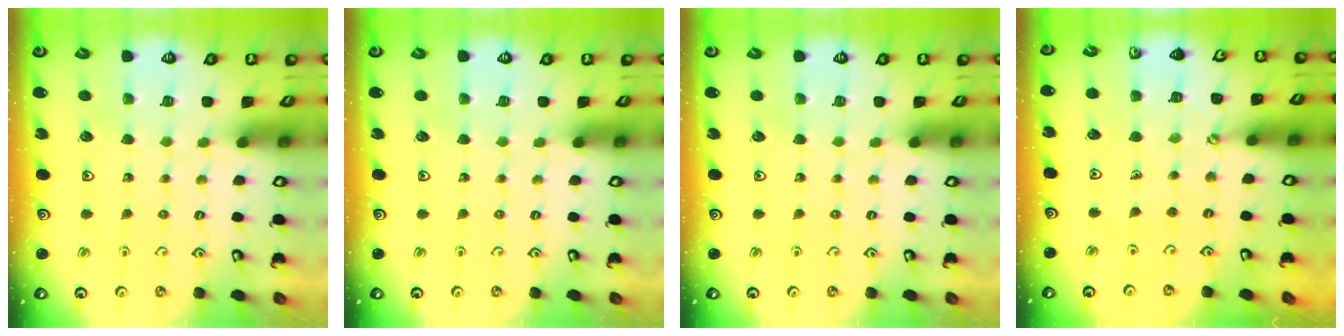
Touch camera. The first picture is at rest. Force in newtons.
{"total": 0.0}
{"total": 0.0}
{"total": 2.4, "press": 2.4, "slide": 0.3}